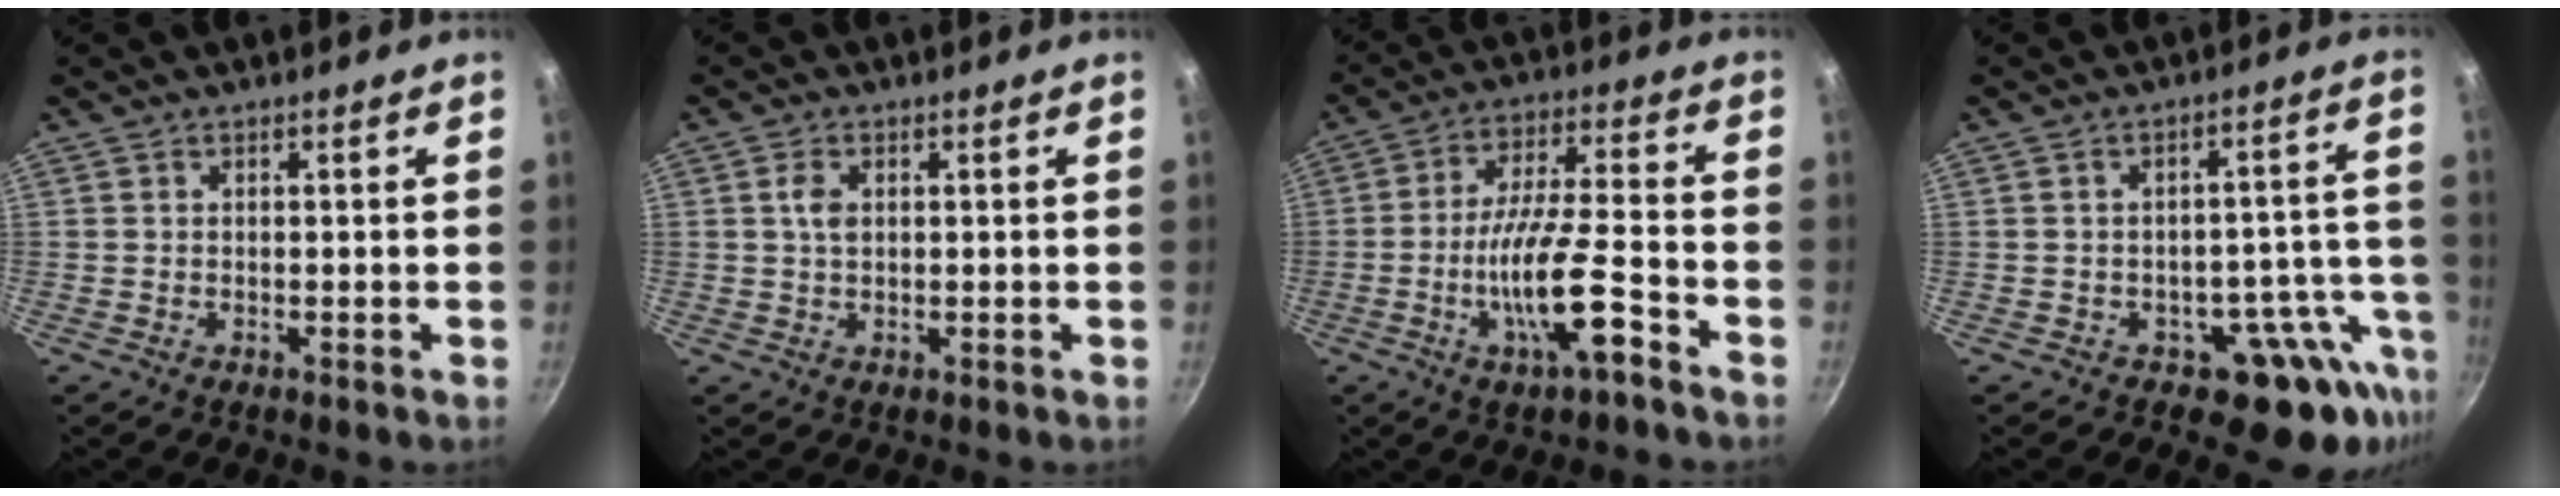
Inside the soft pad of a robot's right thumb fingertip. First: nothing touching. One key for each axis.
{"total": 2.9, "fx": 0.7, "fy": 1.8, "fz": 2.1, "tx": -0.038, "ty": 0.001, "tz": 0.011}
{"total": 13.0, "fx": -5.8, "fy": 2.7, "fz": 11.4, "tx": -0.205, "ty": 0.029, "tz": -0.107}
{"total": 11.1, "fx": -5.9, "fy": 7.0, "fz": 6.3, "tx": -0.009, "ty": 0.051, "tz": -0.065}